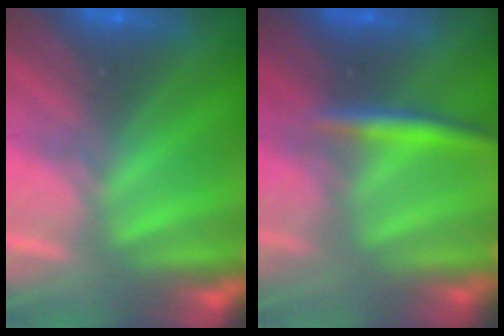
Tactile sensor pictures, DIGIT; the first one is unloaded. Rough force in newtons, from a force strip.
{"total": 3.0}